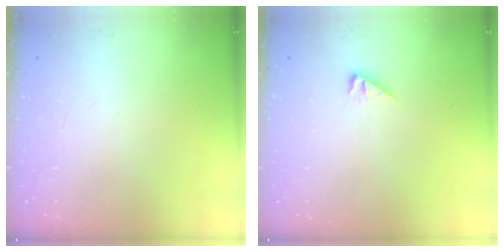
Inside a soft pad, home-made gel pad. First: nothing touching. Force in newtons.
{"total": 3.8, "press": 3.8, "slide": 0.6}